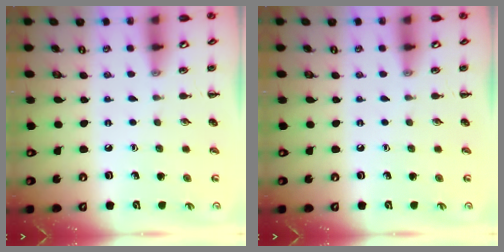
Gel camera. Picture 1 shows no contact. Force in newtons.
{"total": 0.0}